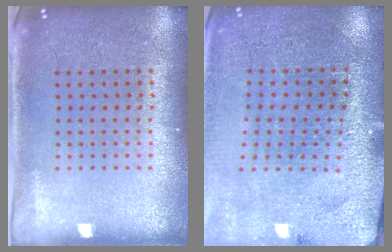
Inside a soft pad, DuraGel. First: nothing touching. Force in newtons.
{"total": 2.8, "press": 2.8, "slide": 0.2}